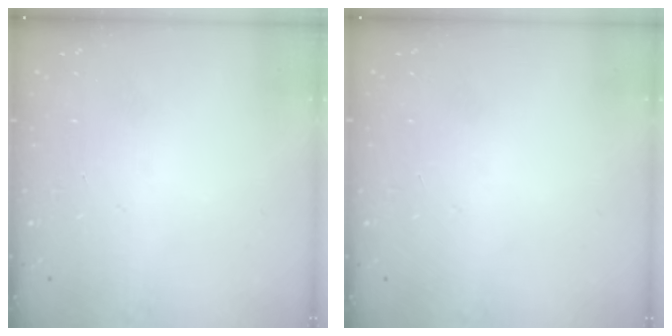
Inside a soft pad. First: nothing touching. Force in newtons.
{"total": 0.0}